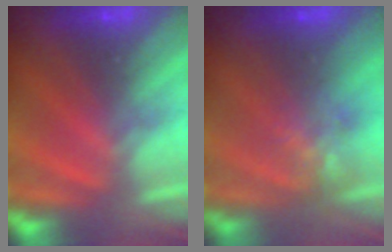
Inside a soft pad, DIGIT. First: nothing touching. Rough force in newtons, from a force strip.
{"total": 4.5}